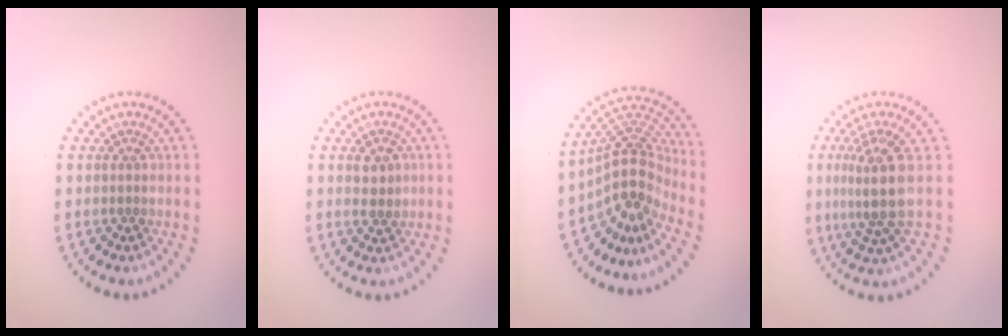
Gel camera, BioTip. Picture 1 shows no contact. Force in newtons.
{"total": 1.9, "press": 1.8, "slide": 0.4}
{"total": 4.9, "press": 3.5, "slide": 3.4}
{"total": 4.1, "press": 3.4, "slide": 2.3}